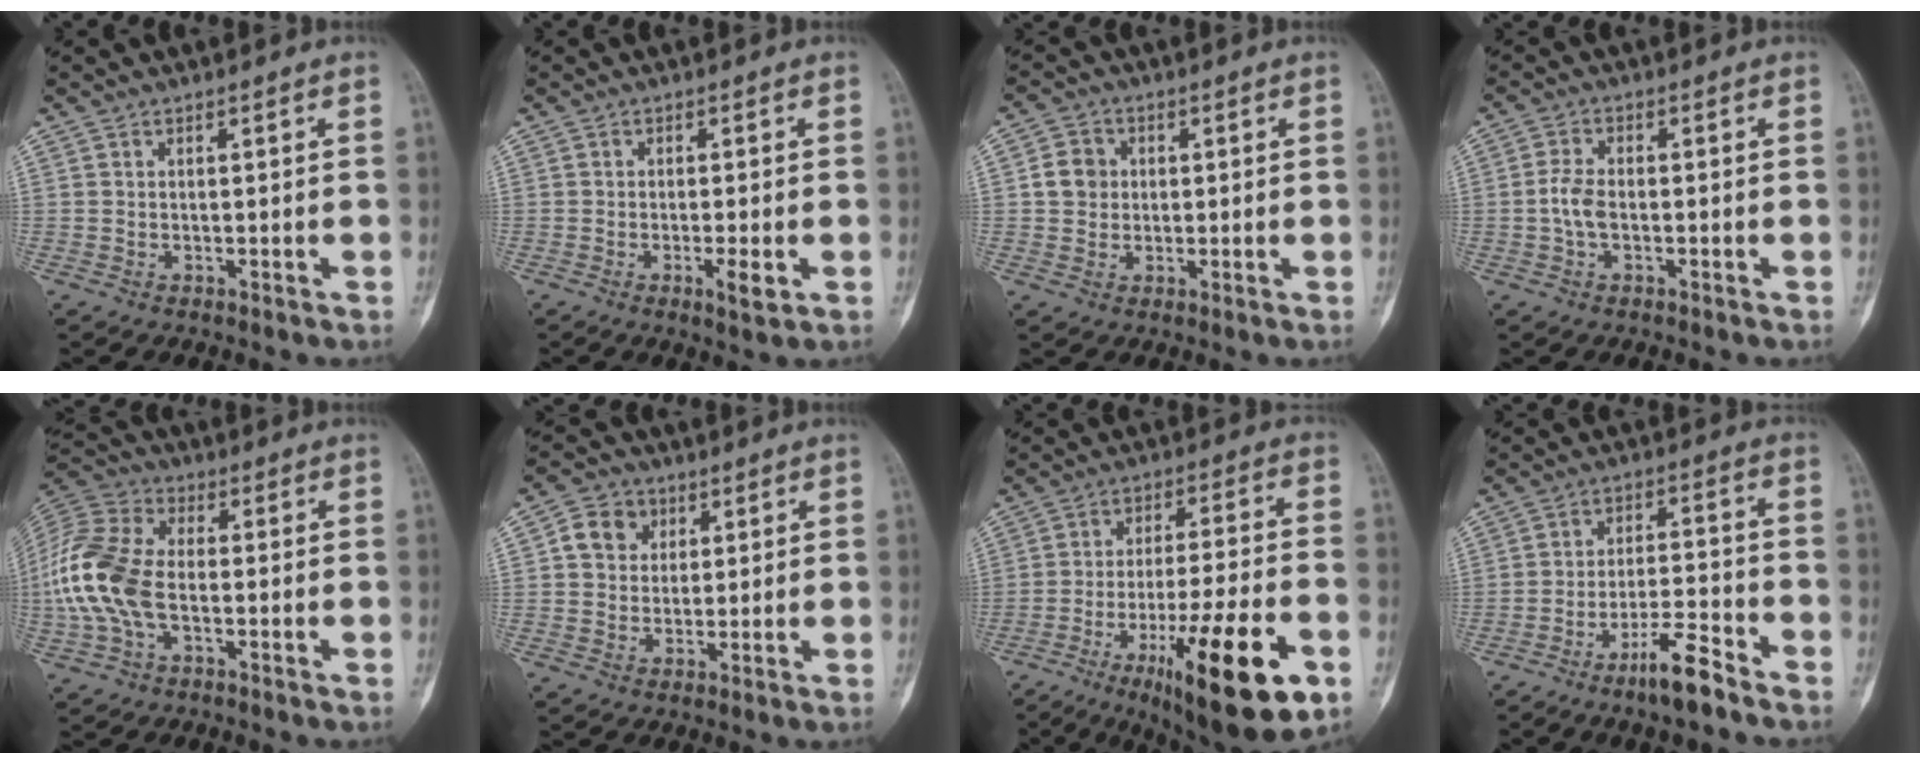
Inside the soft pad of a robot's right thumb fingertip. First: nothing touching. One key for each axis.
{"total": 3.4, "fx": -1.2, "fy": 0.6, "fz": 3.2, "tx": -0.052, "ty": -0.007, "tz": -0.020}
{"total": 5.0, "fx": 0.6, "fy": 4.6, "fz": 2.0, "tx": -0.015, "ty": 0.004, "tz": 0.004}
{"total": 3.9, "fx": -0.7, "fy": 2.0, "fz": 3.2, "tx": -0.071, "ty": 0.011, "tz": -0.020}
{"total": 15.4, "fx": -2.1, "fy": 9.0, "fz": 12.4, "tx": -0.281, "ty": 0.028, "tz": -0.044}
{"total": 6.8, "fx": 2.0, "fy": 5.9, "fz": 2.9, "tx": -0.023, "ty": 0.001, "tz": 0.029}
{"total": 22.3, "fx": -9.7, "fy": 5.0, "fz": 19.4, "tx": -0.289, "ty": 0.027, "tz": -0.145}
{"total": 8.5, "fx": -6.2, "fy": 1.6, "fz": 5.6, "tx": -0.101, "ty": 0.048, "tz": -0.110}